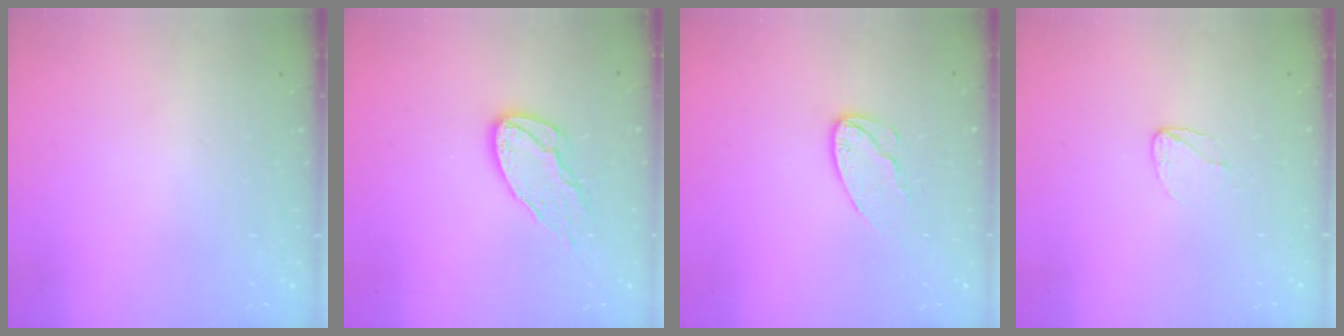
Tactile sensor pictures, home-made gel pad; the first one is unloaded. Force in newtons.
{"total": 11.3, "press": 11.3, "slide": 0.9}
{"total": 9.2, "press": 9.2, "slide": 0.7}
{"total": 3.6, "press": 3.6, "slide": 0.3}